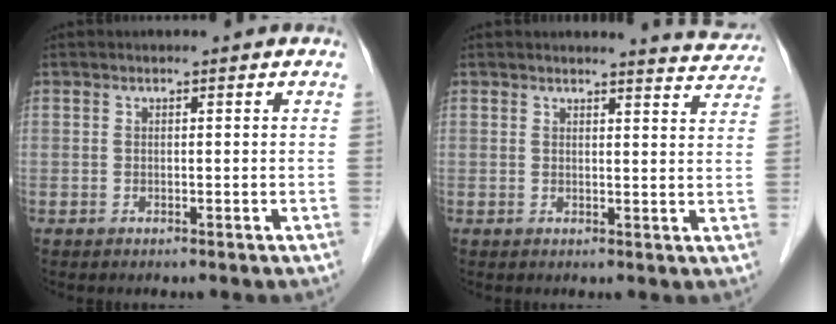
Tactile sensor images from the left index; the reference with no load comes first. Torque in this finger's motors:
{"motor_torque": [0.17, -0.40, 0.00, -0.03]}